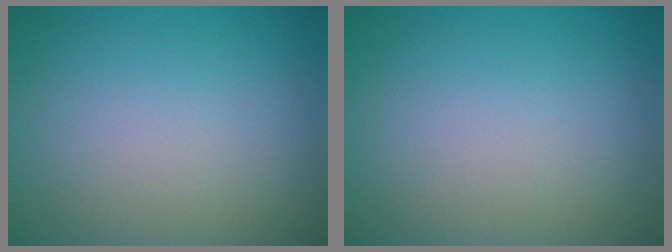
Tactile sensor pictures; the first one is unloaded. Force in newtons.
{"total": 0.0}